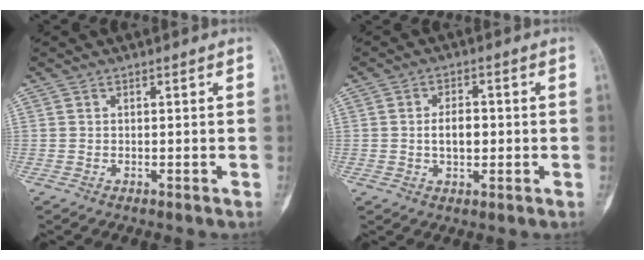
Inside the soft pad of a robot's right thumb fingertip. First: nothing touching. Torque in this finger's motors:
{"motor_torque": [0.72, 0.58, 0.32, -0.47, 0.13]}